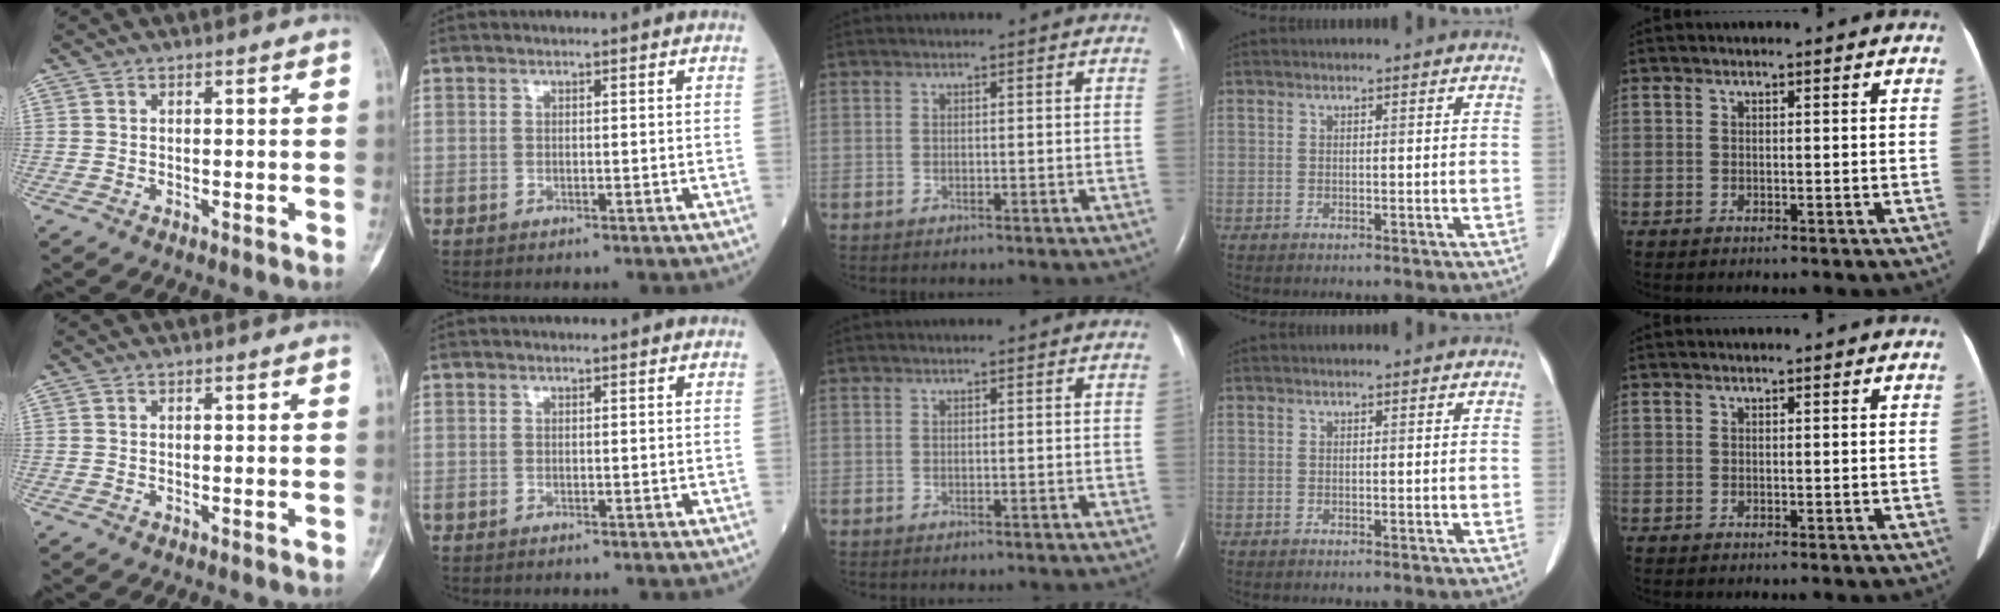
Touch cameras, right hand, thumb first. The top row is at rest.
{}